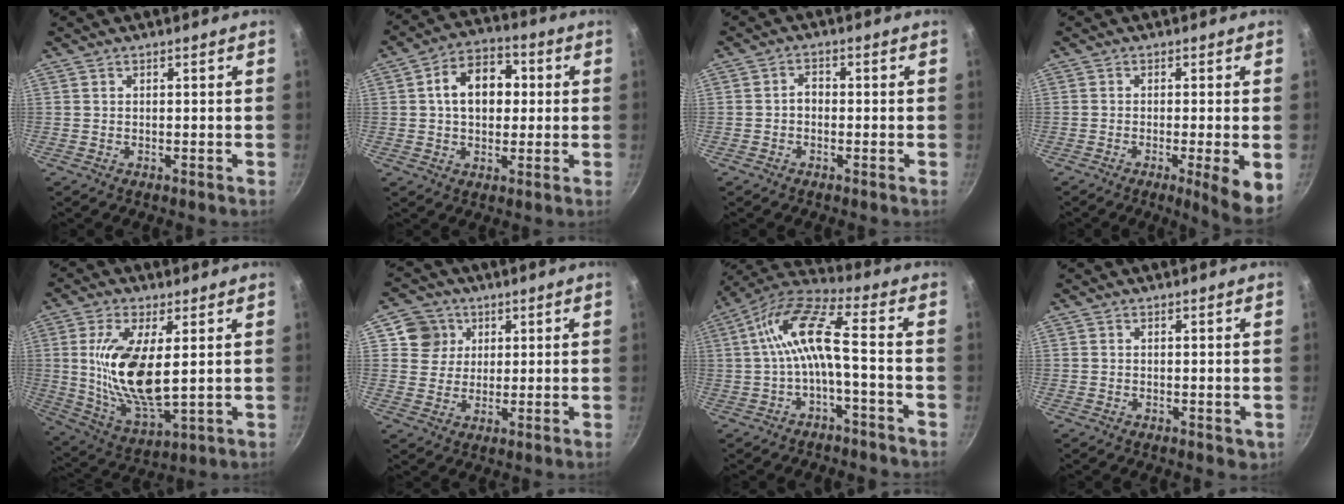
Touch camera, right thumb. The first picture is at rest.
{"total": 11.6, "force": [1.5, 8.1, 8.1], "torque": [-0.091, 0.020, 0.011]}
{"total": 2.2, "force": [-0.6, 1.6, 1.3], "torque": [-0.015, 0.014, -0.016]}
{"total": 7.2, "force": [-2.0, 0.8, 6.8], "torque": [-0.098, -0.003, -0.029]}
{"total": 15.9, "force": [2.4, 6.5, 14.3], "torque": [-0.275, -0.020, 0.051]}
{"total": 6.6, "force": [2.4, 6.0, 1.3], "torque": [0.016, 0.000, 0.035]}
{"total": 11.7, "force": [-2.1, 3.4, 11.0], "torque": [-0.234, 0.044, -0.045]}
{"total": 1.5, "force": [0.0, 0.9, 1.2], "torque": [-0.012, -0.002, 0.001]}